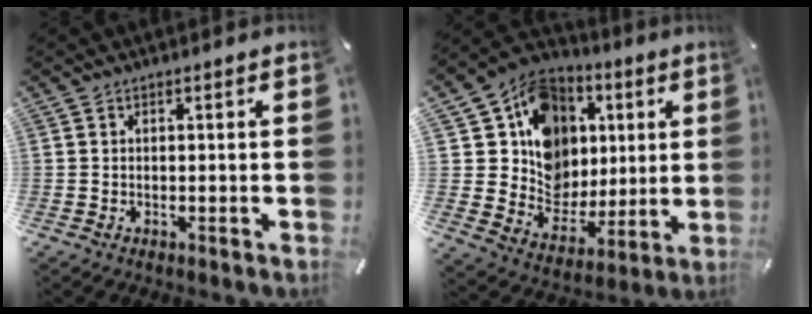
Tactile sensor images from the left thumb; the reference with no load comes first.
{"total": 14.9, "force": [3.8, 13.6, 4.9], "torque": [-0.074, -0.033, 0.088]}